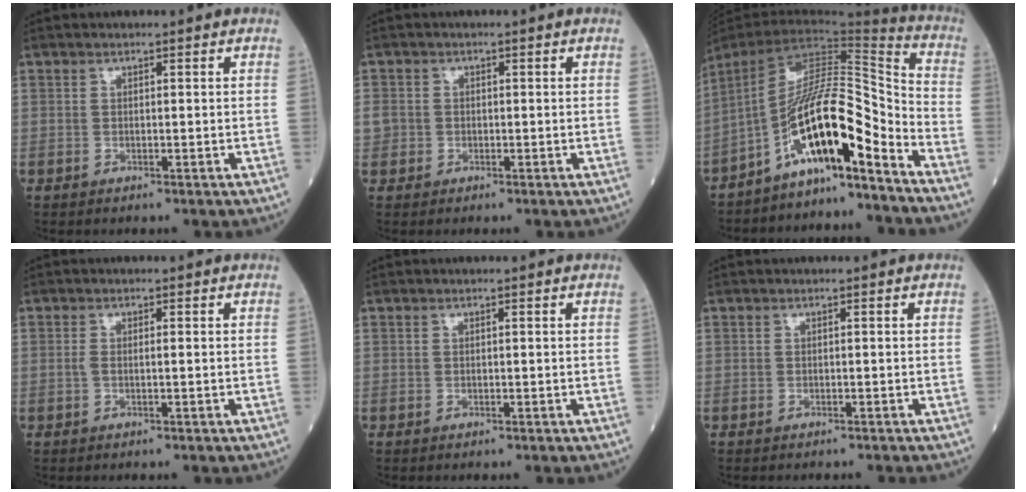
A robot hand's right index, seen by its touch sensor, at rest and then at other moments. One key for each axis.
{"total": 2.6, "fx": -0.2, "fy": 2.4, "fz": 0.8, "tx": -0.017, "ty": 0.007, "tz": -0.004}
{"total": 14.6, "fx": -9.3, "fy": 1.7, "fz": 11.1, "tx": -0.192, "ty": 0.033, "tz": -0.164}
{"total": 1.3, "fx": 0.0, "fy": 0.3, "fz": 1.3, "tx": -0.031, "ty": 0.001, "tz": -0.001}
{"total": 0.0}
{"total": 1.6, "fx": -1.6, "fy": 0.0, "fz": 0.4, "tx": -0.004, "ty": -0.001, "tz": -0.019}